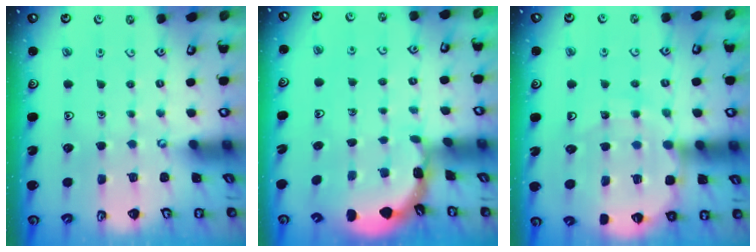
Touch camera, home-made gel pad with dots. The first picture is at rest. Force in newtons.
{"total": 2.0, "press": 2.0, "slide": 0.1}
{"total": 12.2, "press": 11.8, "slide": 2.9}